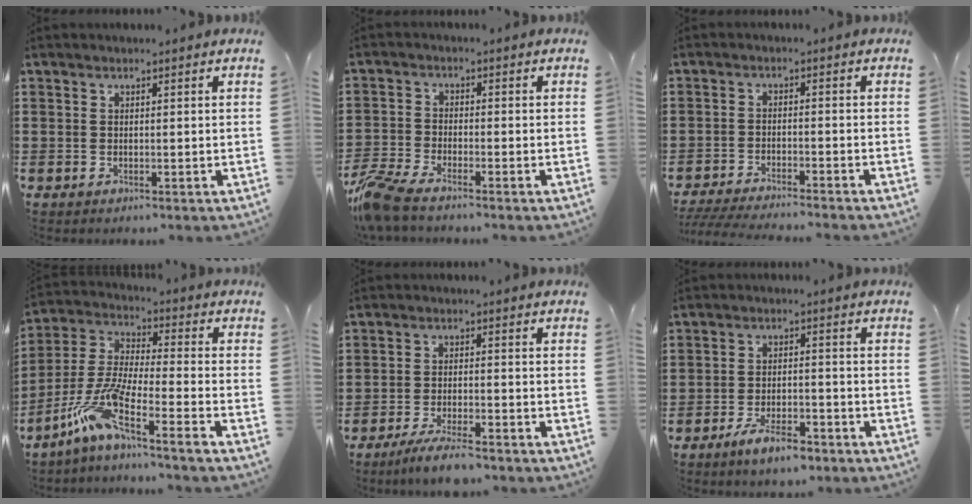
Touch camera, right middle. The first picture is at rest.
{"total": 5.9, "force": [-5.2, 1.1, 2.7], "torque": [-0.089, -0.011, -0.110]}
{"total": 3.9, "force": [-3.8, -0.1, 0.9], "torque": [-0.022, -0.006, -0.079]}
{"total": 9.7, "force": [-7.4, 0.1, 6.3], "torque": [-0.155, -0.022, -0.156]}
{"total": 4.8, "force": [-4.1, 0.3, 2.5], "torque": [-0.046, -0.005, -0.076]}
{"total": 5.5, "force": [-4.2, 1.4, 3.3], "torque": [-0.064, 0.004, -0.079]}